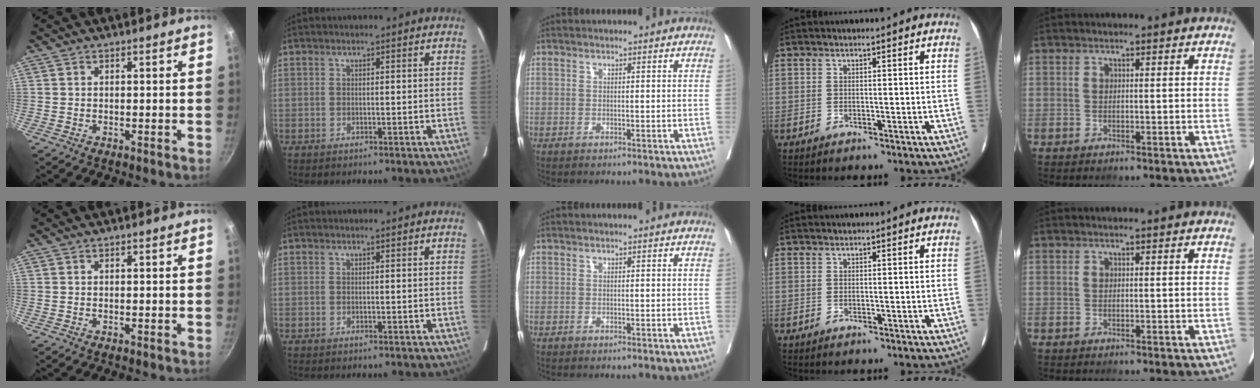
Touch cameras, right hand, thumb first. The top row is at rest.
{}